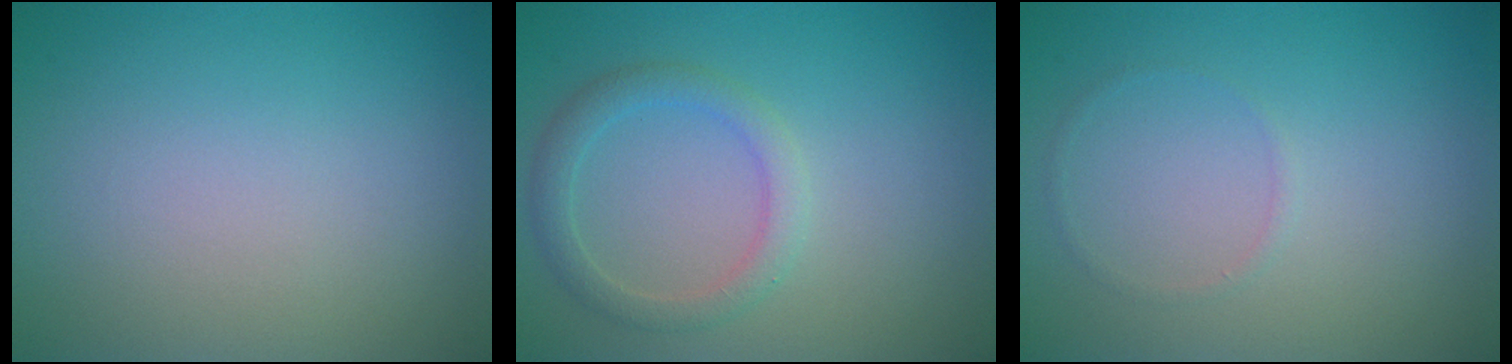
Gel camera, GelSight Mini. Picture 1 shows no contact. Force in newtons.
{"total": 2.3, "press": 2.3, "slide": 0.1}
{"total": 0.5, "press": 0.5, "slide": 0.1}